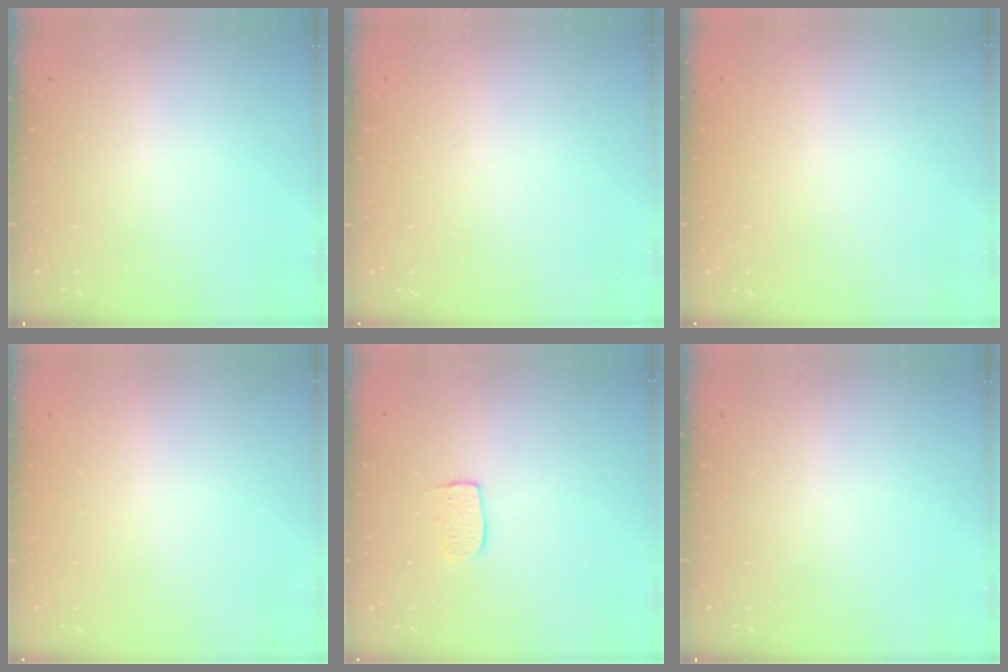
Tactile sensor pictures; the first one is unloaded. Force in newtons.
{"total": 0.0}
{"total": 0.0}
{"total": 0.0}
{"total": 6.3, "press": 6.3, "slide": 0.1}
{"total": 0.0}